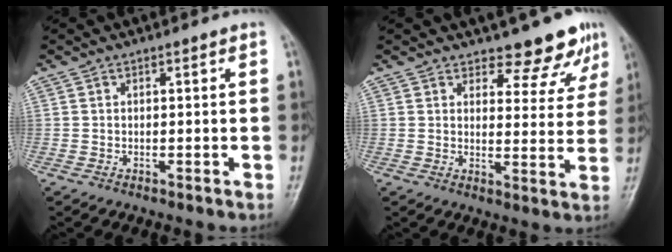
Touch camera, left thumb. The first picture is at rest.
{"total": 8.0, "force": [6.7, 3.3, 2.7], "torque": [0.002, -0.050, 0.079]}